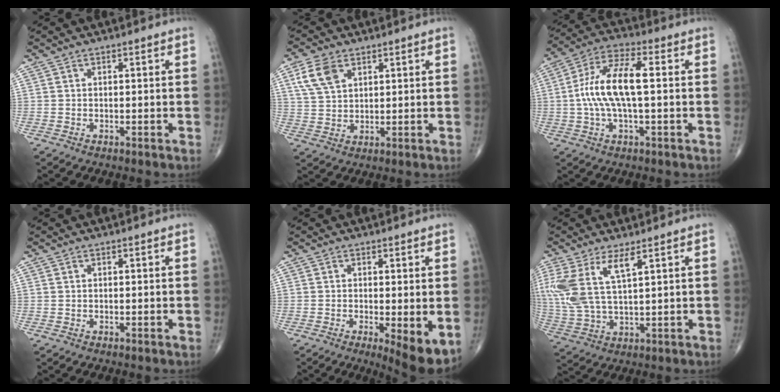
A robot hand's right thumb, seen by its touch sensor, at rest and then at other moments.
{"total": 6.8, "force": [3.2, 4.2, 4.4], "torque": [-0.080, -0.005, 0.068]}
{"total": 12.4, "force": [0.2, 4.4, 11.6], "torque": [-0.245, 0.028, -0.001]}
{"total": 0.0}
{"total": 6.7, "force": [-1.6, 1.7, 6.2], "torque": [-0.091, -0.021, -0.023]}
{"total": 11.5, "force": [4.9, 3.8, 9.7], "torque": [-0.237, -0.015, 0.109]}